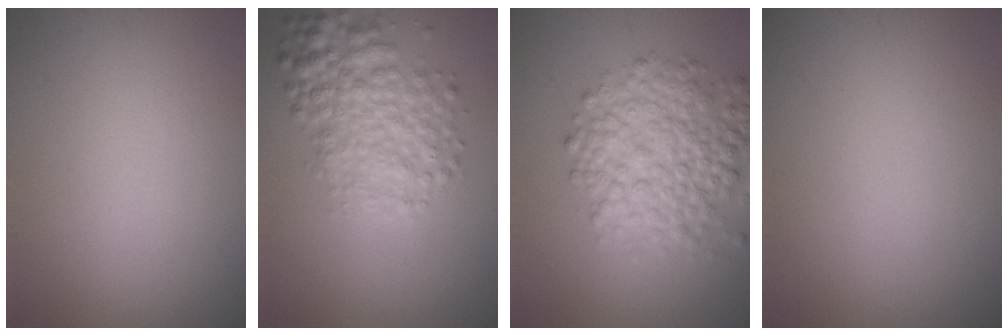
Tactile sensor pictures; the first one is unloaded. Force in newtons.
{"total": 5.0, "press": 5.0, "slide": 0.1}
{"total": 6.3, "press": 6.3, "slide": 0.3}
{"total": 0.0}